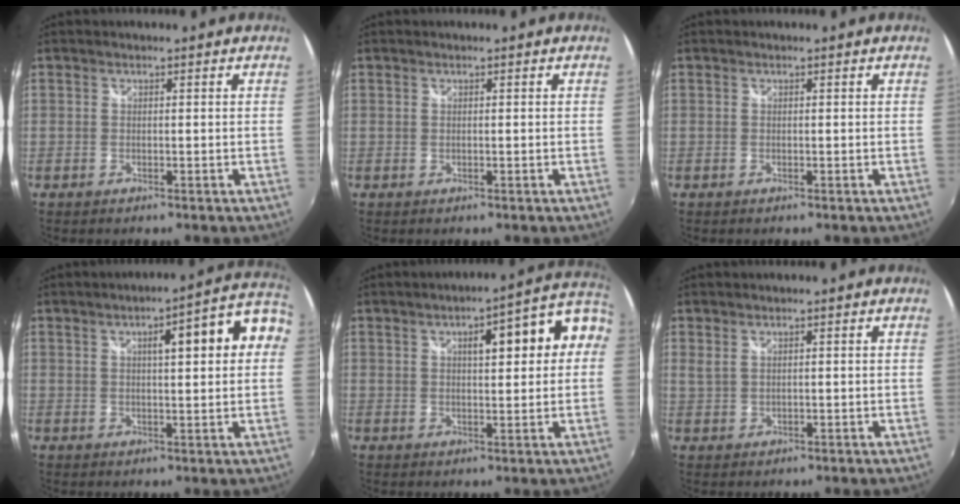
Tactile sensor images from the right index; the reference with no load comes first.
{"total": 0.0}
{"total": 0.0}
{"total": 10.8, "force": [2.5, 2.1, 10.3], "torque": [-0.132, 0.035, 0.044]}
{"total": 10.8, "force": [2.3, 3.2, 10.1], "torque": [-0.132, 0.035, 0.041]}
{"total": 1.1, "force": [0.8, 0.2, 0.8], "torque": [-0.016, 0.004, 0.019]}